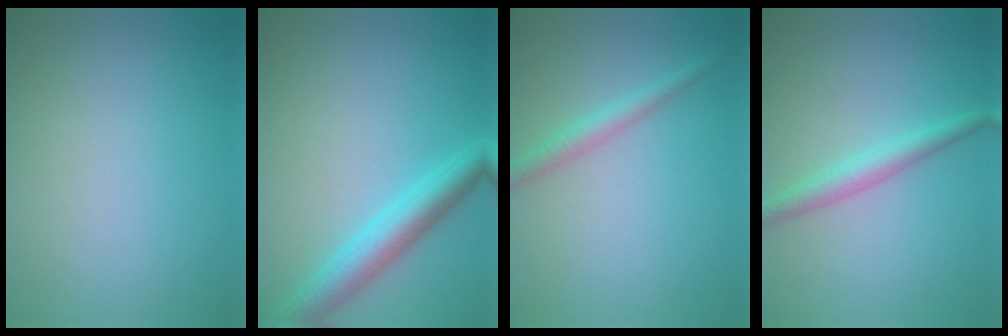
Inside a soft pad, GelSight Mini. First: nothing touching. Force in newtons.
{"total": 4.6, "press": 4.5, "slide": 0.2}
{"total": 1.9, "press": 1.9, "slide": 0.0}
{"total": 2.5, "press": 2.5, "slide": 0.1}